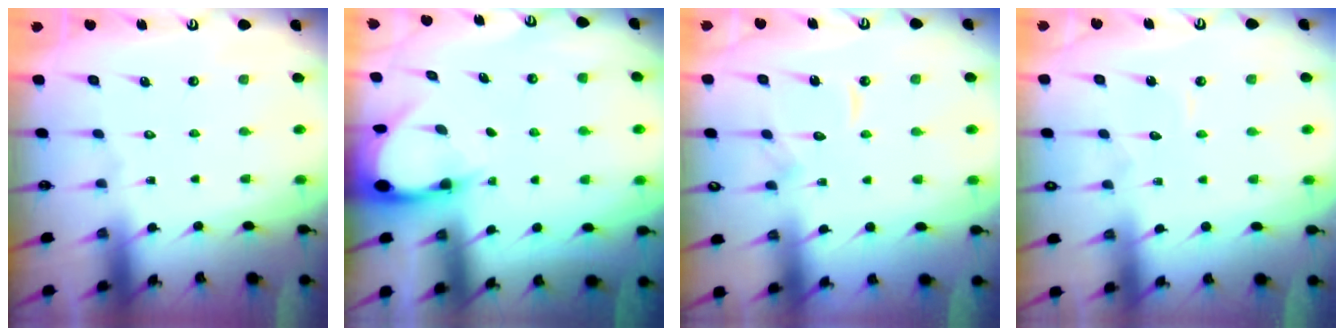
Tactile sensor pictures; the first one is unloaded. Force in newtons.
{"total": 3.7, "press": 3.7, "slide": 0.2}
{"total": 6.1, "press": 6.1, "slide": 0.6}
{"total": 3.7, "press": 3.7, "slide": 0.5}